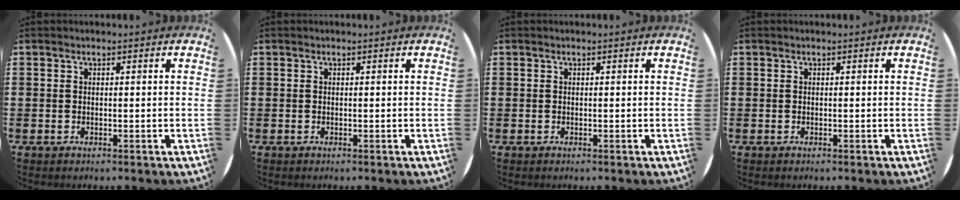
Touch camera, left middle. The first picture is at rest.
{"total": 0.0}
{"total": 0.0}
{"total": 0.0}